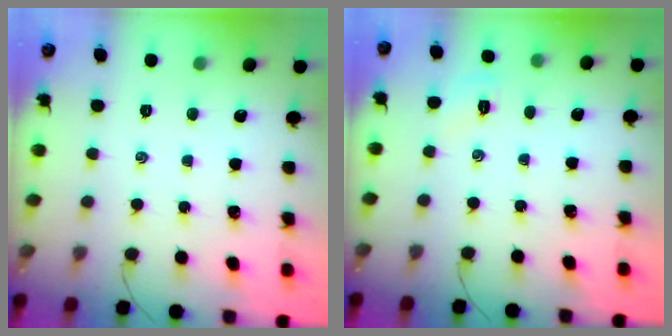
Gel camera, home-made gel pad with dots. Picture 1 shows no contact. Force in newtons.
{"total": 3.6, "press": 3.5, "slide": 0.9}